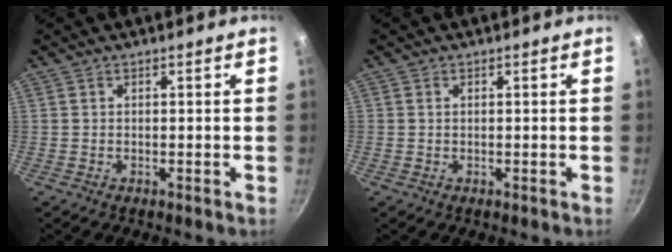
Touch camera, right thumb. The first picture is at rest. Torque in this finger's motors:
{"motor_torque": [-0.19, -0.69, 0.33, -0.02, 0.01]}